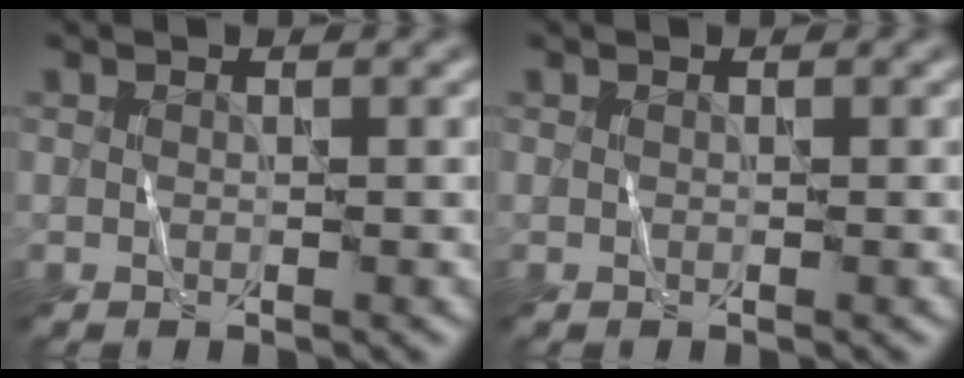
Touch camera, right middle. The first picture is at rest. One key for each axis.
{"total": 0.0}